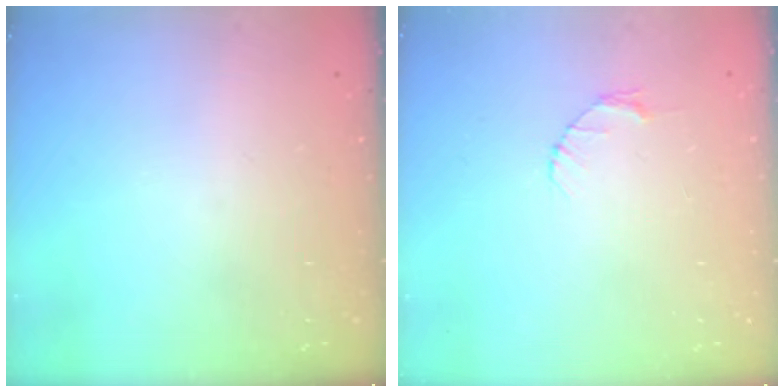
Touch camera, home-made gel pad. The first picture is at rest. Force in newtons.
{"total": 2.6, "press": 2.6, "slide": 0.3}